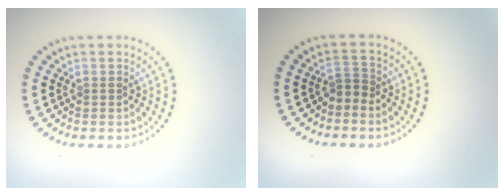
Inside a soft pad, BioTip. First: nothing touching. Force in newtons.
{"total": 1.4, "press": 0.9, "slide": 1.1}